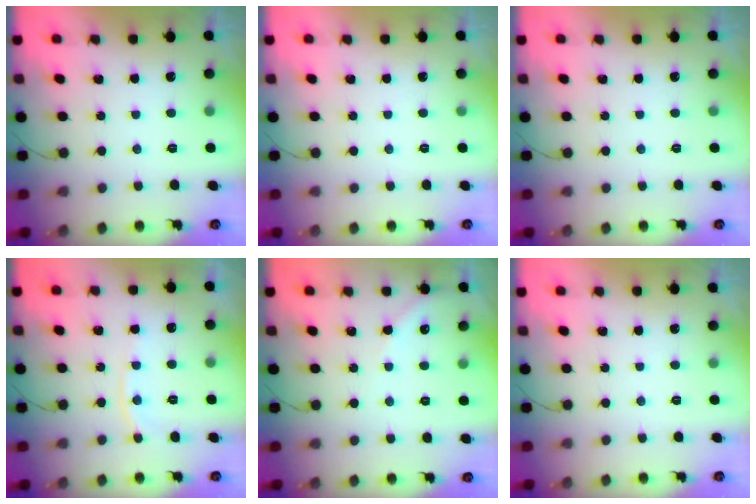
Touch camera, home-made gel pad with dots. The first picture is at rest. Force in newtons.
{"total": 0.0}
{"total": 0.0}
{"total": 6.9, "press": 6.9, "slide": 1.0}
{"total": 3.1, "press": 3.1, "slide": 0.5}
{"total": 0.0}